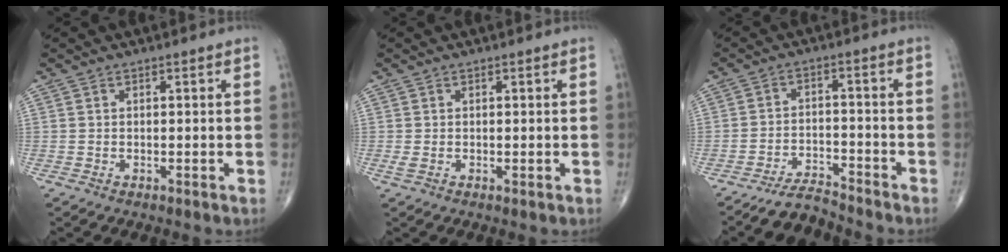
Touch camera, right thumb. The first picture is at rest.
{"total": 0.9, "force": [-0.1, 0.5, 0.7], "torque": [-0.023, -0.001, 0.000]}
{"total": 4.9, "force": [-4.9, 0.4, 0.1], "torque": [-0.006, 0.037, -0.086]}